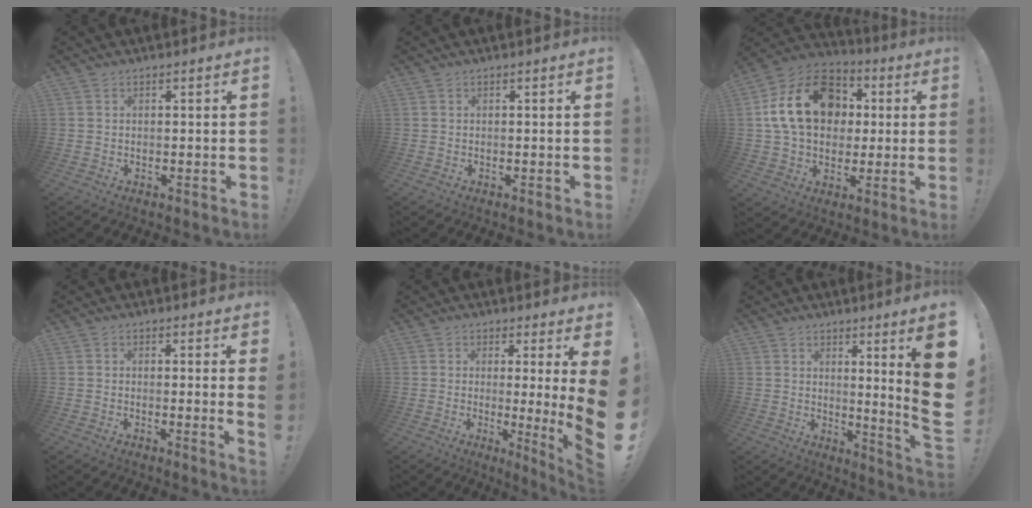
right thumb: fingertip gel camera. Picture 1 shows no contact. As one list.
[{"total": 0.0}, {"total": 21.7, "force": [4.7, 16.3, 13.6], "torque": [-0.223, 0.003, 0.096]}, {"total": 2.1, "force": [0.6, -0.4, 2.0], "torque": [-0.020, -0.012, 0.005]}, {"total": 8.7, "force": [1.3, -1.0, 8.6], "torque": [-0.113, -0.052, 0.014]}, {"total": 11.4, "force": [2.6, -2.1, 10.9], "torque": [-0.144, -0.054, 0.020]}]